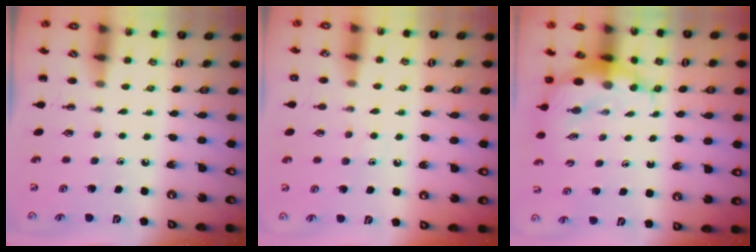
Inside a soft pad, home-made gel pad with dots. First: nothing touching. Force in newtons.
{"total": 6.5, "press": 6.4, "slide": 1.1}
{"total": 7.1, "press": 6.9, "slide": 1.7}